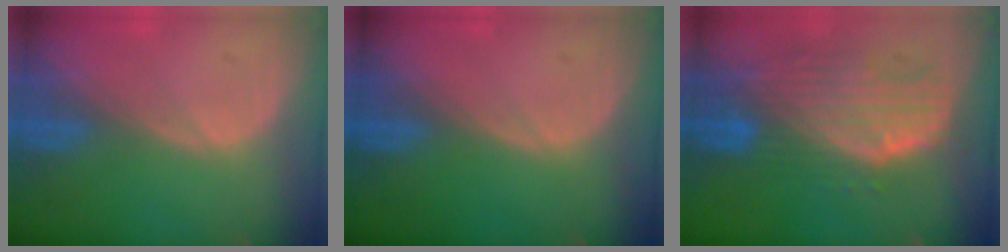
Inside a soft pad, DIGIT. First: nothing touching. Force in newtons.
{"total": 0.0}
{"total": 10.5, "press": 9.1, "slide": 5.4}